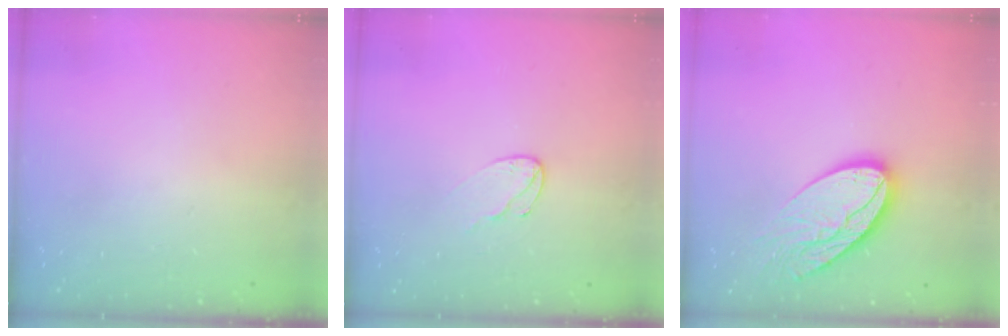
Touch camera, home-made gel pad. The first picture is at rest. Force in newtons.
{"total": 5.1, "press": 5.1, "slide": 0.4}
{"total": 14.4, "press": 14.3, "slide": 1.2}